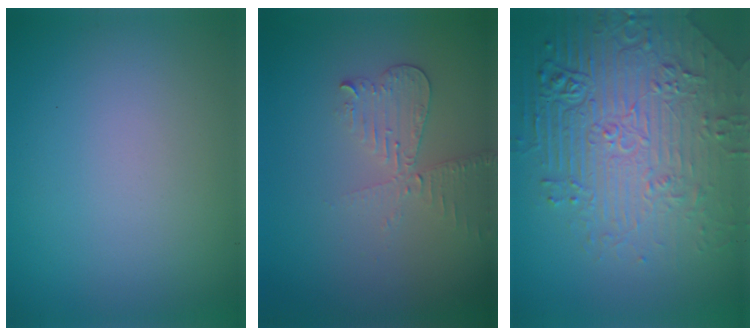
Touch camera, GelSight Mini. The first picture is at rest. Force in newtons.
{"total": 2.8, "press": 2.6, "slide": 0.9}
{"total": 8.0, "press": 6.1, "slide": 5.1}